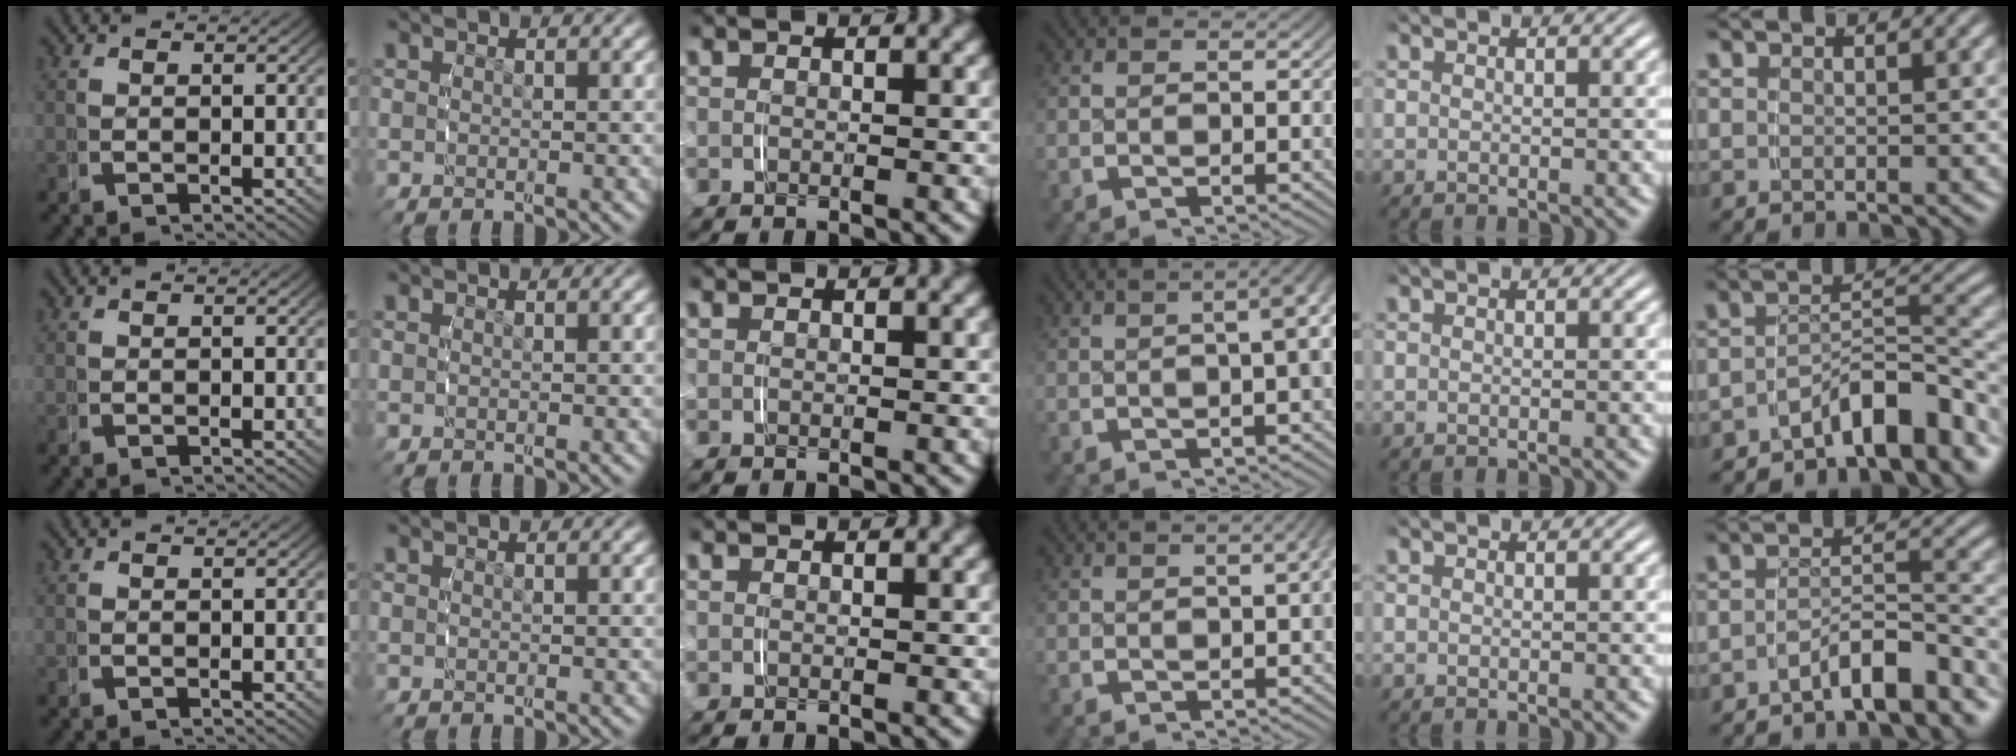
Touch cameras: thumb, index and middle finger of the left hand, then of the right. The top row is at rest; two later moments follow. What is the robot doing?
{"motion": "grasp_and_lifting", "object": "string"}